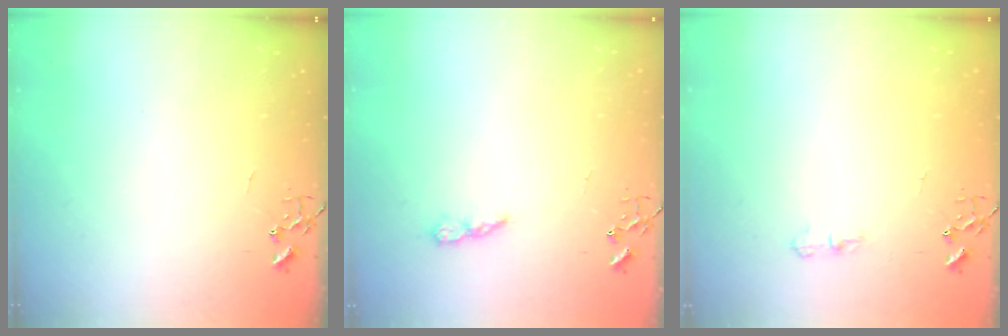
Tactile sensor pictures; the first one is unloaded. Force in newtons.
{"total": 5.8, "press": 5.7, "slide": 0.6}
{"total": 6.1, "press": 6.1, "slide": 0.6}